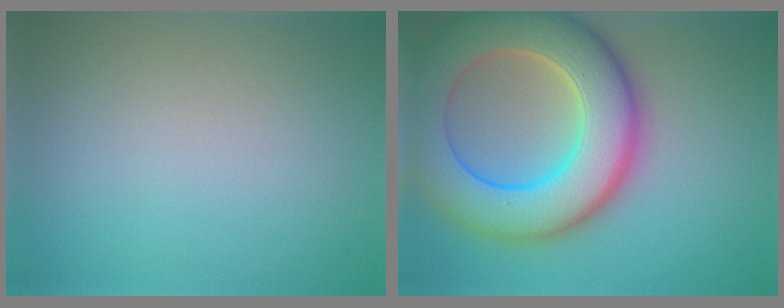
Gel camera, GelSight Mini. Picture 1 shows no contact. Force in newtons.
{"total": 12.2, "press": 12.1, "slide": 0.6}